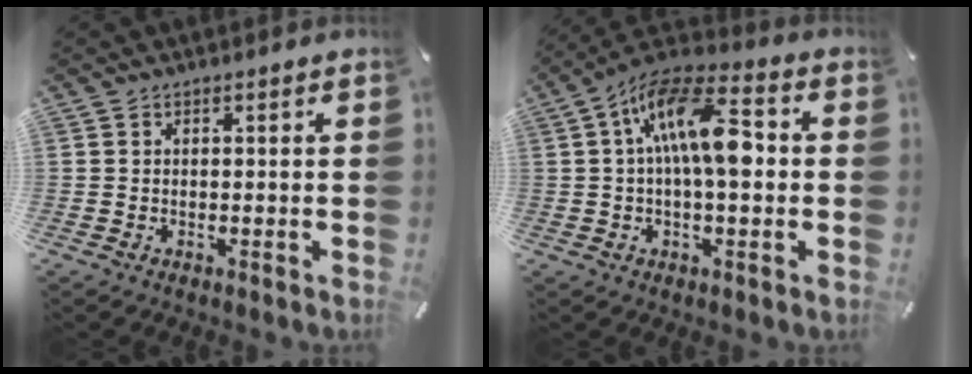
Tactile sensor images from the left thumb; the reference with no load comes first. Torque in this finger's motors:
{"motor_torque": [-0.25, 2.31, 2.50, -0.27, 0.72]}